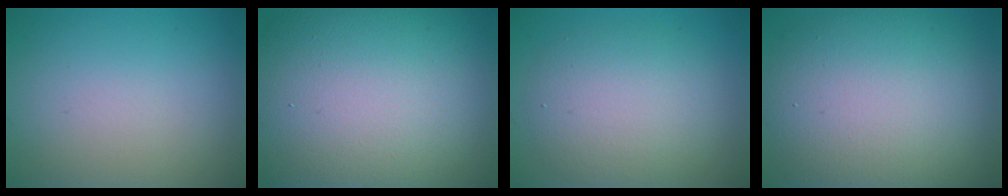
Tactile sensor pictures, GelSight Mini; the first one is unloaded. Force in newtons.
{"total": 20.3, "press": 20.2, "slide": 1.3}
{"total": 5.7, "press": 5.7, "slide": 0.4}
{"total": 12.8, "press": 12.7, "slide": 1.1}